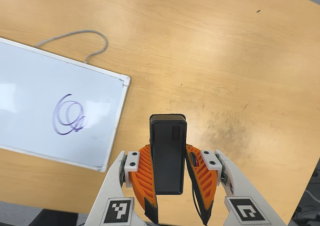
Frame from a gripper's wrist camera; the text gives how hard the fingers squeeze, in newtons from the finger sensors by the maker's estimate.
{"total": 4.2, "left": 2.5, "right": 5.8}